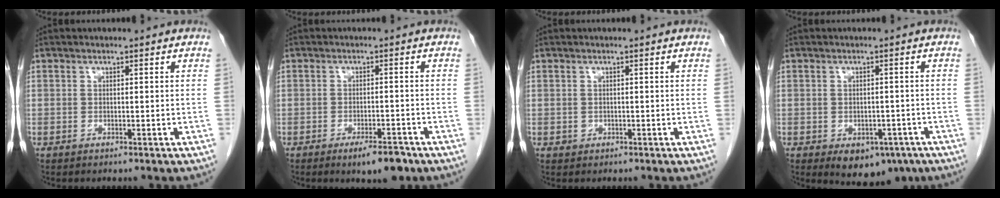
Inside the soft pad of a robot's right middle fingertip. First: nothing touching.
{"total": 5.1, "force": [-3.4, 1.3, 3.5], "torque": [-0.053, -0.004, -0.046]}
{"total": 0.7, "force": [-0.2, 0.7, 0.1], "torque": [-0.002, 0.003, -0.001]}
{"total": 7.9, "force": [-4.7, 4.8, 4.2], "torque": [-0.037, 0.006, -0.057]}